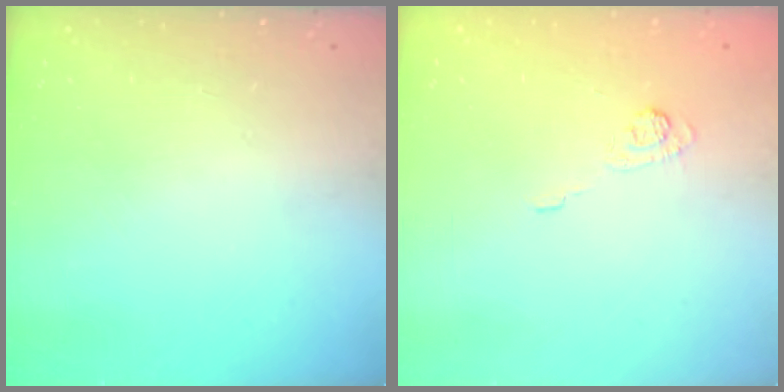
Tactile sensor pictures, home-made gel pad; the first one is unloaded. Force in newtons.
{"total": 3.6, "press": 3.3, "slide": 1.5}